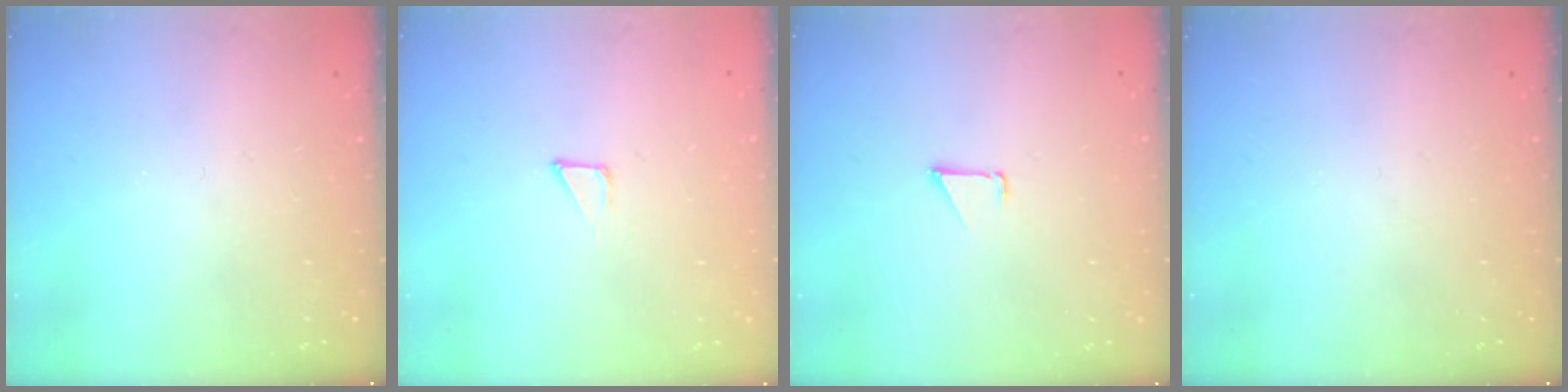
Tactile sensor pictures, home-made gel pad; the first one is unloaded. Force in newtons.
{"total": 1.6, "press": 1.6, "slide": 0.1}
{"total": 0.9, "press": 0.9, "slide": 0.1}
{"total": 0.0}